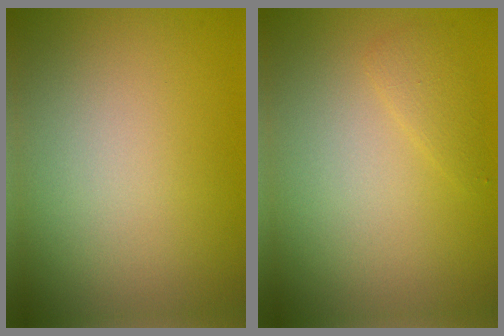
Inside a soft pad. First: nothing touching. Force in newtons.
{"total": 1.3, "press": 1.3, "slide": 0.0}